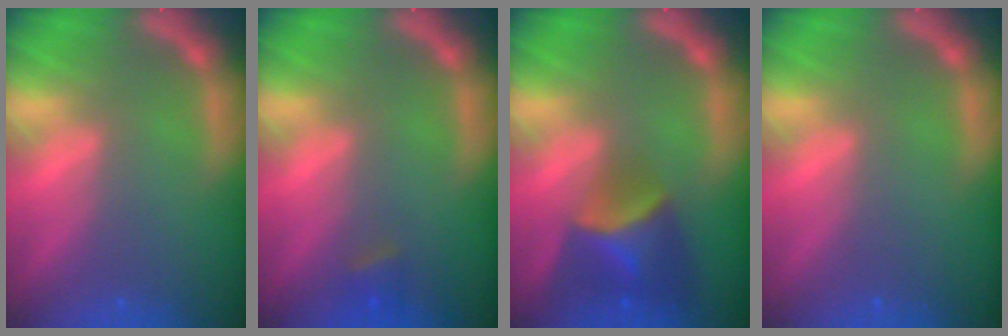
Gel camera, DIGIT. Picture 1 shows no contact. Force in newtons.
{"total": 1.4}
{"total": 6.0}
{"total": 0.0}